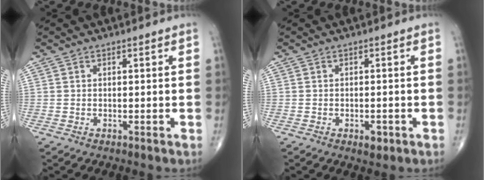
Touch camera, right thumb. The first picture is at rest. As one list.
[{"total": 2.3, "force": [-1.1, 1.1, 1.7], "torque": [-0.017, 0.003, -0.013]}]